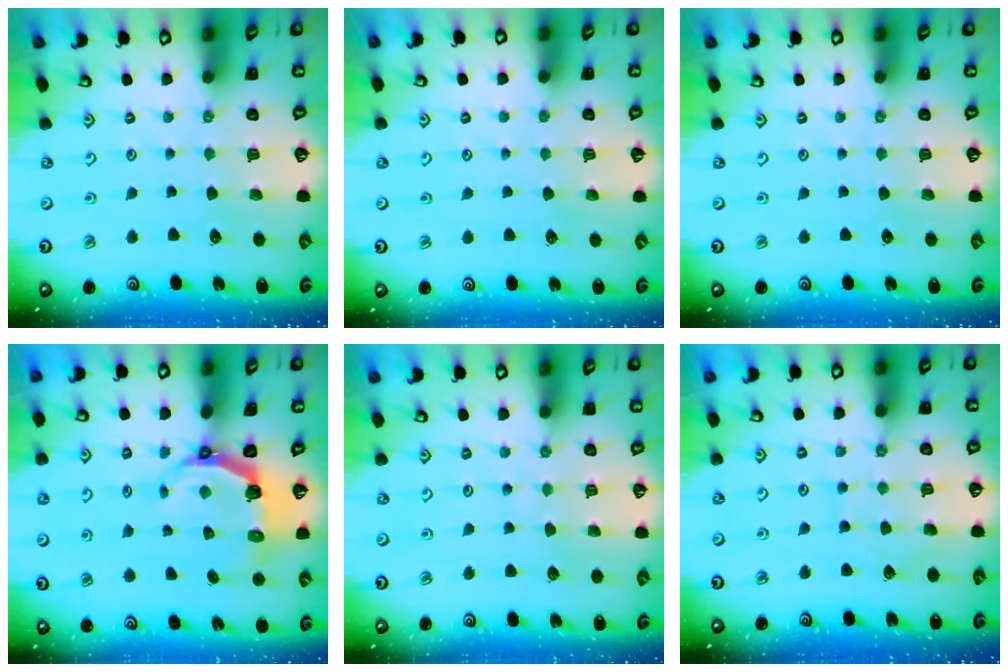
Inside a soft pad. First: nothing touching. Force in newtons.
{"total": 0.9, "press": 0.9, "slide": 0.1}
{"total": 0.0}
{"total": 5.8, "press": 4.5, "slide": 3.7}
{"total": 2.6, "press": 2.6, "slide": 0.3}
{"total": 5.0, "press": 4.9, "slide": 0.6}